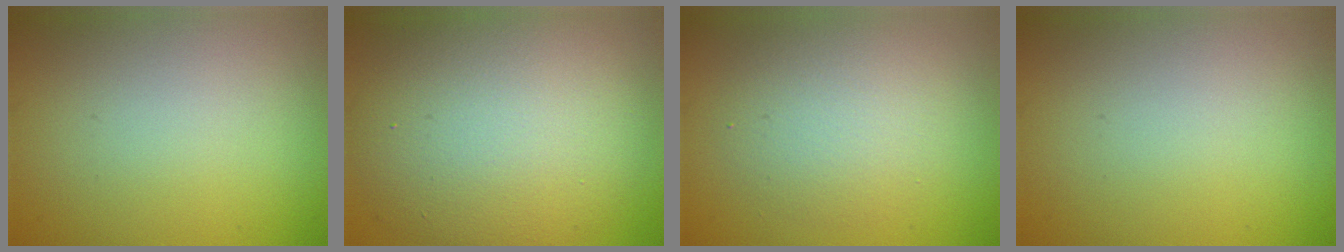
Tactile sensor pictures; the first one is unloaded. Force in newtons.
{"total": 10.3, "press": 10.3, "slide": 0.5}
{"total": 3.8, "press": 3.8, "slide": 0.3}
{"total": 0.0}